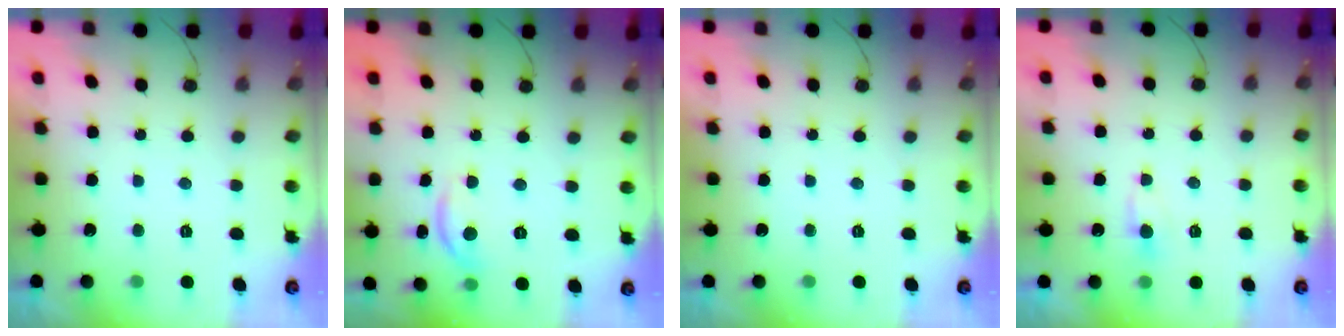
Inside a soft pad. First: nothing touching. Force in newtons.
{"total": 7.7, "press": 7.7, "slide": 0.5}
{"total": 0.0}
{"total": 3.3, "press": 3.3, "slide": 0.4}